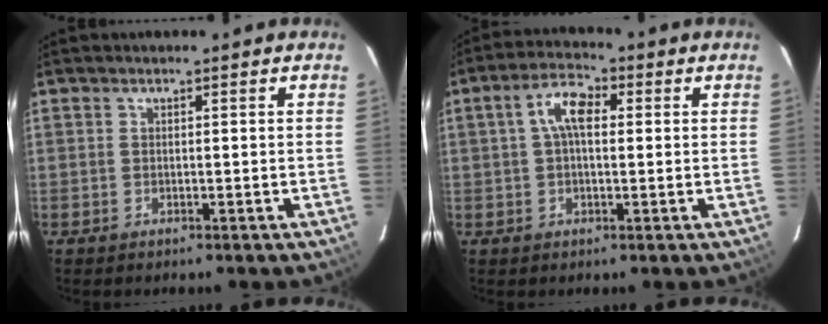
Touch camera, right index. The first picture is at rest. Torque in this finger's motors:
{"motor_torque": [0.41, 0.06, 0.30, 0.11]}